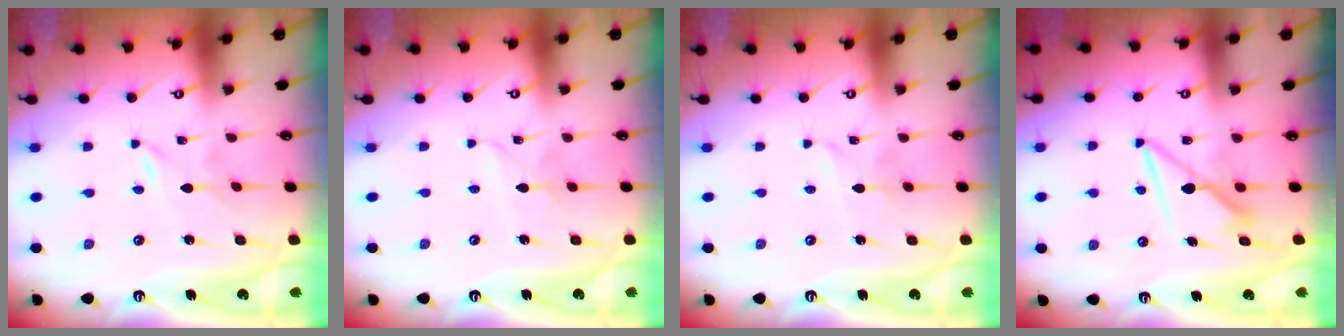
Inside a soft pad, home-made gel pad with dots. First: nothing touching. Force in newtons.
{"total": 2.6, "press": 2.6, "slide": 0.2}
{"total": 2.4, "press": 2.4, "slide": 0.3}
{"total": 8.2, "press": 8.2, "slide": 0.0}